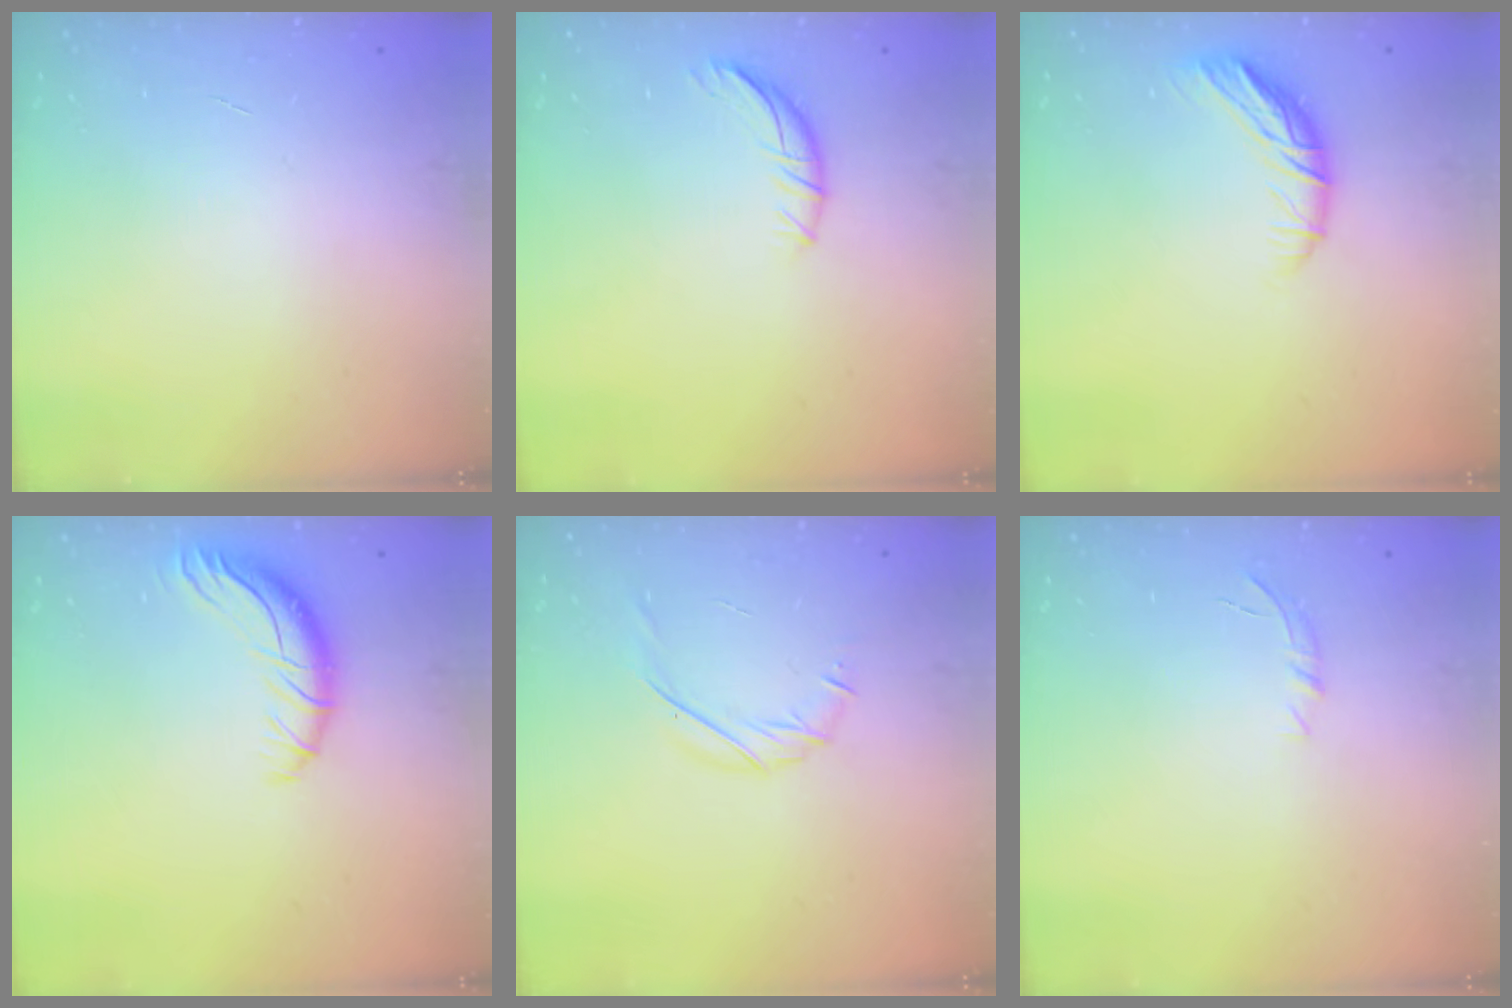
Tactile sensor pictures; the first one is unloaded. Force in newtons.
{"total": 7.5, "press": 7.5, "slide": 0.7}
{"total": 10.7, "press": 10.5, "slide": 2.0}
{"total": 10.7, "press": 10.4, "slide": 2.5}
{"total": 4.1, "press": 4.0, "slide": 1.1}
{"total": 5.5, "press": 5.1, "slide": 2.0}